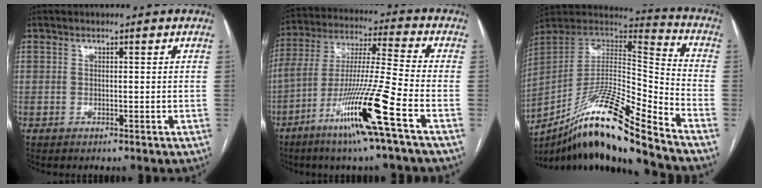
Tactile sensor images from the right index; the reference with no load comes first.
{"total": 15.8, "force": [-7.9, -1.2, 13.6], "torque": [-0.272, -0.023, -0.148]}
{"total": 19.2, "force": [-14.1, 0.6, 12.9], "torque": [-0.254, -0.003, -0.258]}